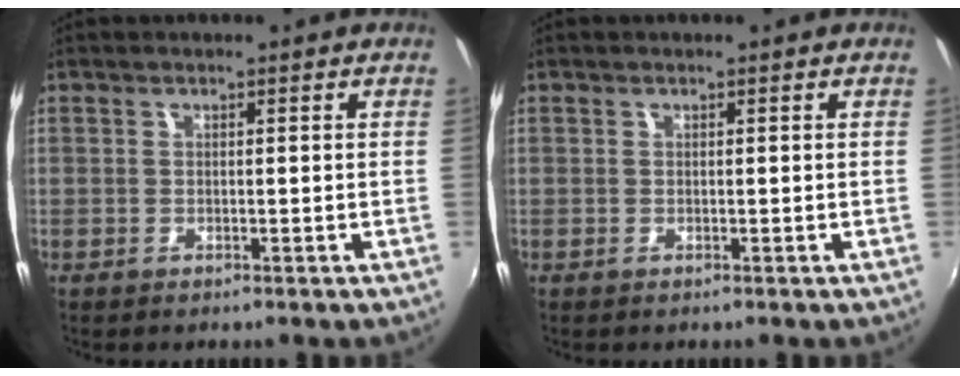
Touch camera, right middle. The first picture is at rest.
{"total": 0.0}